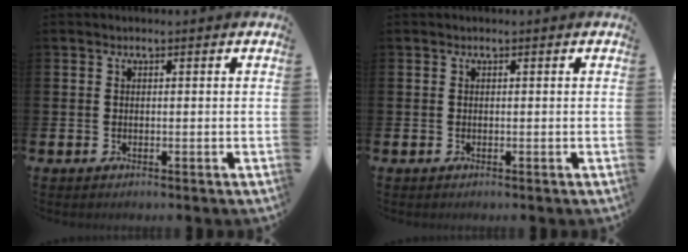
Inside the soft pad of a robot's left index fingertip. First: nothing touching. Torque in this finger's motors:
{"motor_torque": [-0.01, 0.01, 0.00, -0.01]}